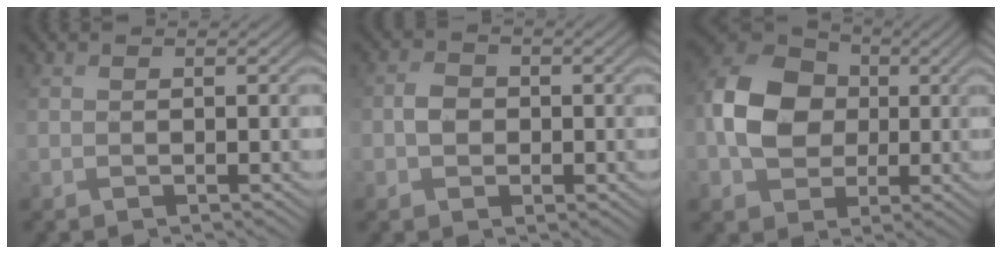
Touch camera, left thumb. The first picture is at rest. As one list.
[{"total": 2.1, "force": [-0.2, 2.0, 0.6], "torque": [-0.011, 0.008, -0.009]}, {"total": 8.9, "force": [0.4, 7.2, 5.1], "torque": [-0.121, 0.021, -0.007]}]